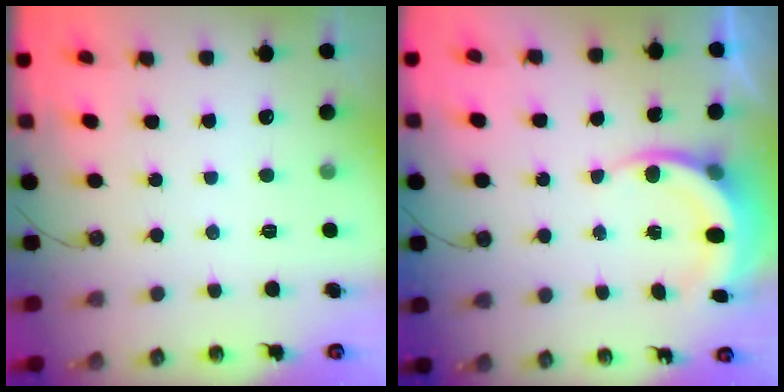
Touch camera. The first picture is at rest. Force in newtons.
{"total": 5.7, "press": 5.5, "slide": 1.4}